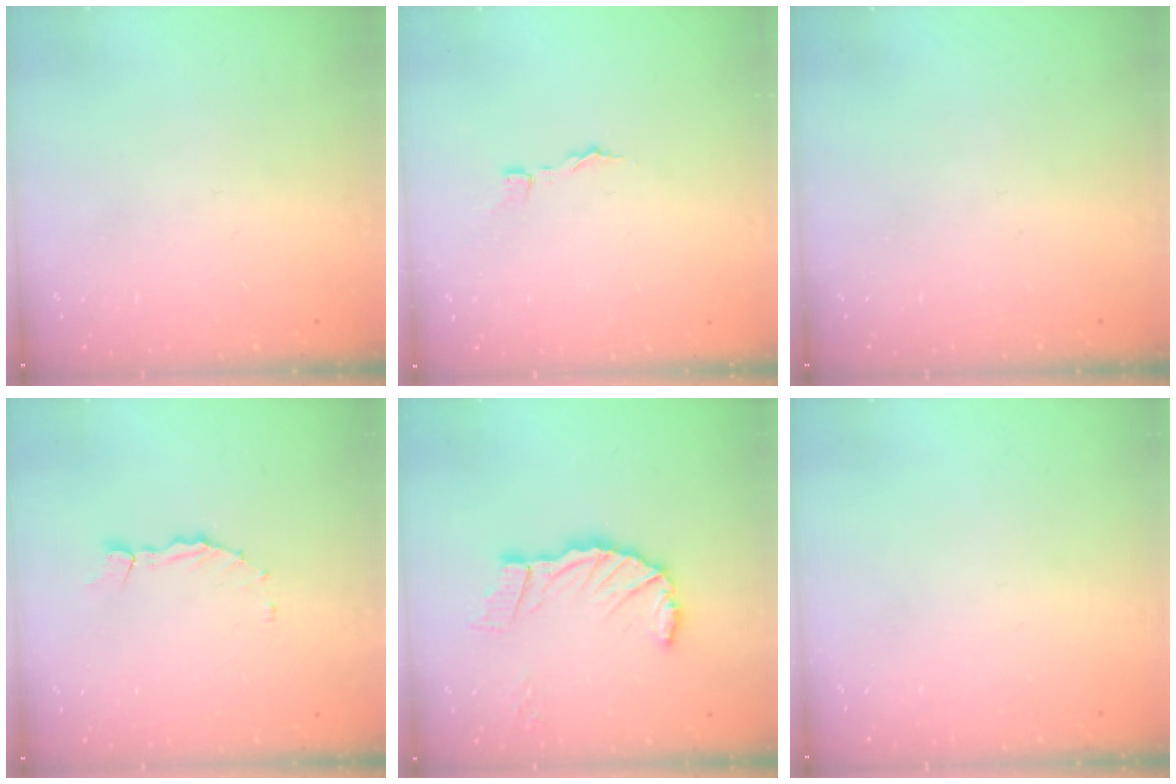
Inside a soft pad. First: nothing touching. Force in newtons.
{"total": 2.9, "press": 2.9, "slide": 0.2}
{"total": 0.0}
{"total": 1.7, "press": 1.7, "slide": 0.2}
{"total": 11.9, "press": 11.9, "slide": 1.0}
{"total": 0.0}